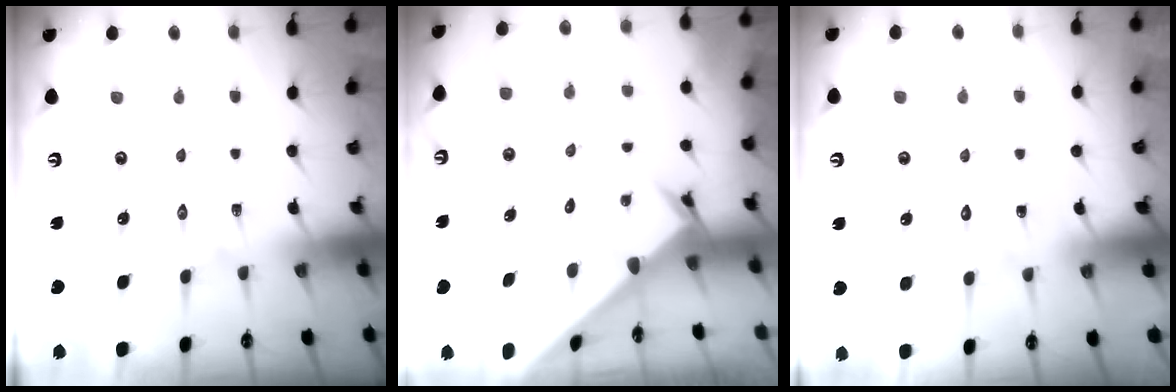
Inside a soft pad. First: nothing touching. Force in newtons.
{"total": 2.4, "press": 2.4, "slide": 0.1}
{"total": 3.1, "press": 3.1, "slide": 0.2}